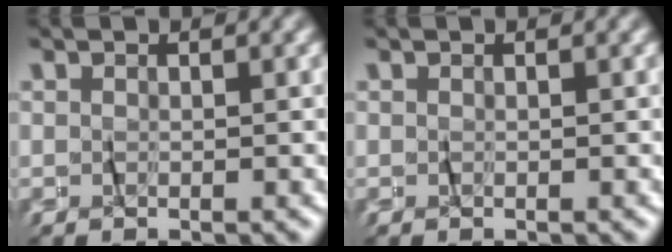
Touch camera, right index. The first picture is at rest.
{"total": 0.0}